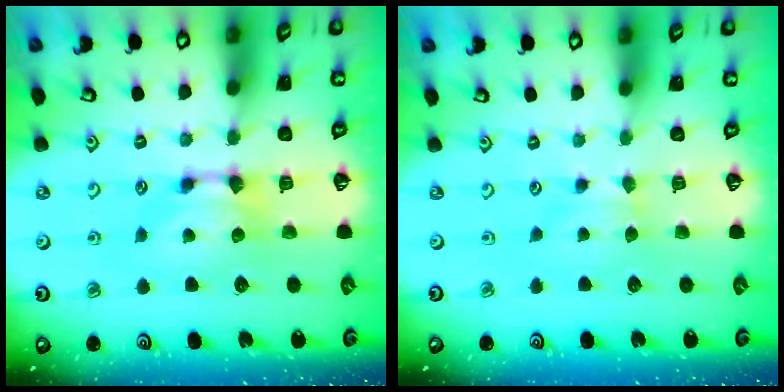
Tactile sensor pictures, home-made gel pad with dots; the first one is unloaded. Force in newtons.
{"total": 2.1, "press": 2.1, "slide": 0.5}